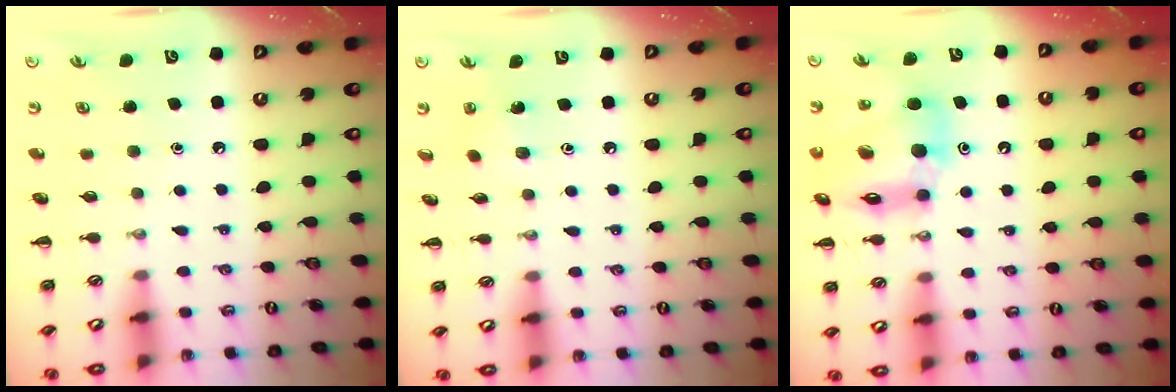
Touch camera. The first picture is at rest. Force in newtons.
{"total": 1.9, "press": 1.8, "slide": 0.6}
{"total": 14.8, "press": 14.1, "slide": 4.4}